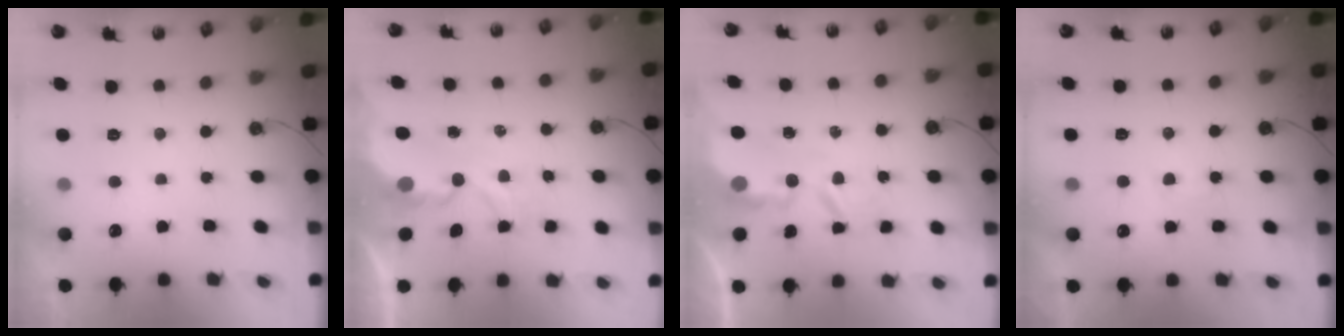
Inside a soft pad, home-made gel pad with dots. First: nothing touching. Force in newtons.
{"total": 4.6, "press": 4.6, "slide": 0.3}
{"total": 4.7, "press": 4.7, "slide": 0.2}
{"total": 2.9, "press": 2.9, "slide": 0.5}